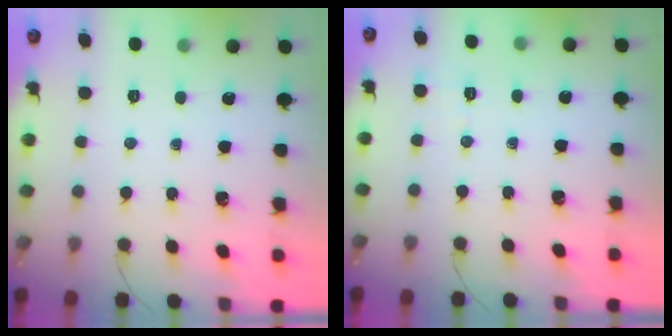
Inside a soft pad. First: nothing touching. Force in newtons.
{"total": 2.1, "press": 1.2, "slide": 1.7}